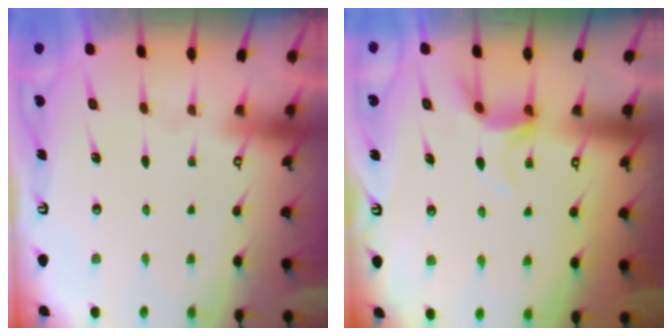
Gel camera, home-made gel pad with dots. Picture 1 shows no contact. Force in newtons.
{"total": 4.9, "press": 4.8, "slide": 0.7}